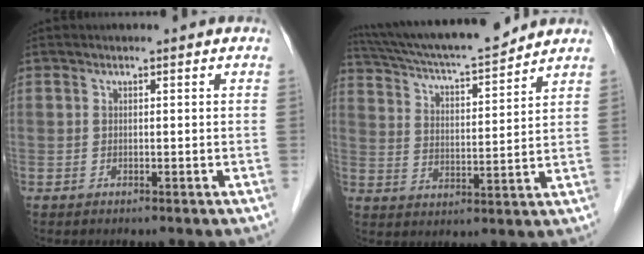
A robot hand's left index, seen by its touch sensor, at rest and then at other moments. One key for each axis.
{"total": 15.9, "fx": 14.6, "fy": 0.7, "fz": 6.3, "tx": -0.118, "ty": 0.012, "tz": 0.238}